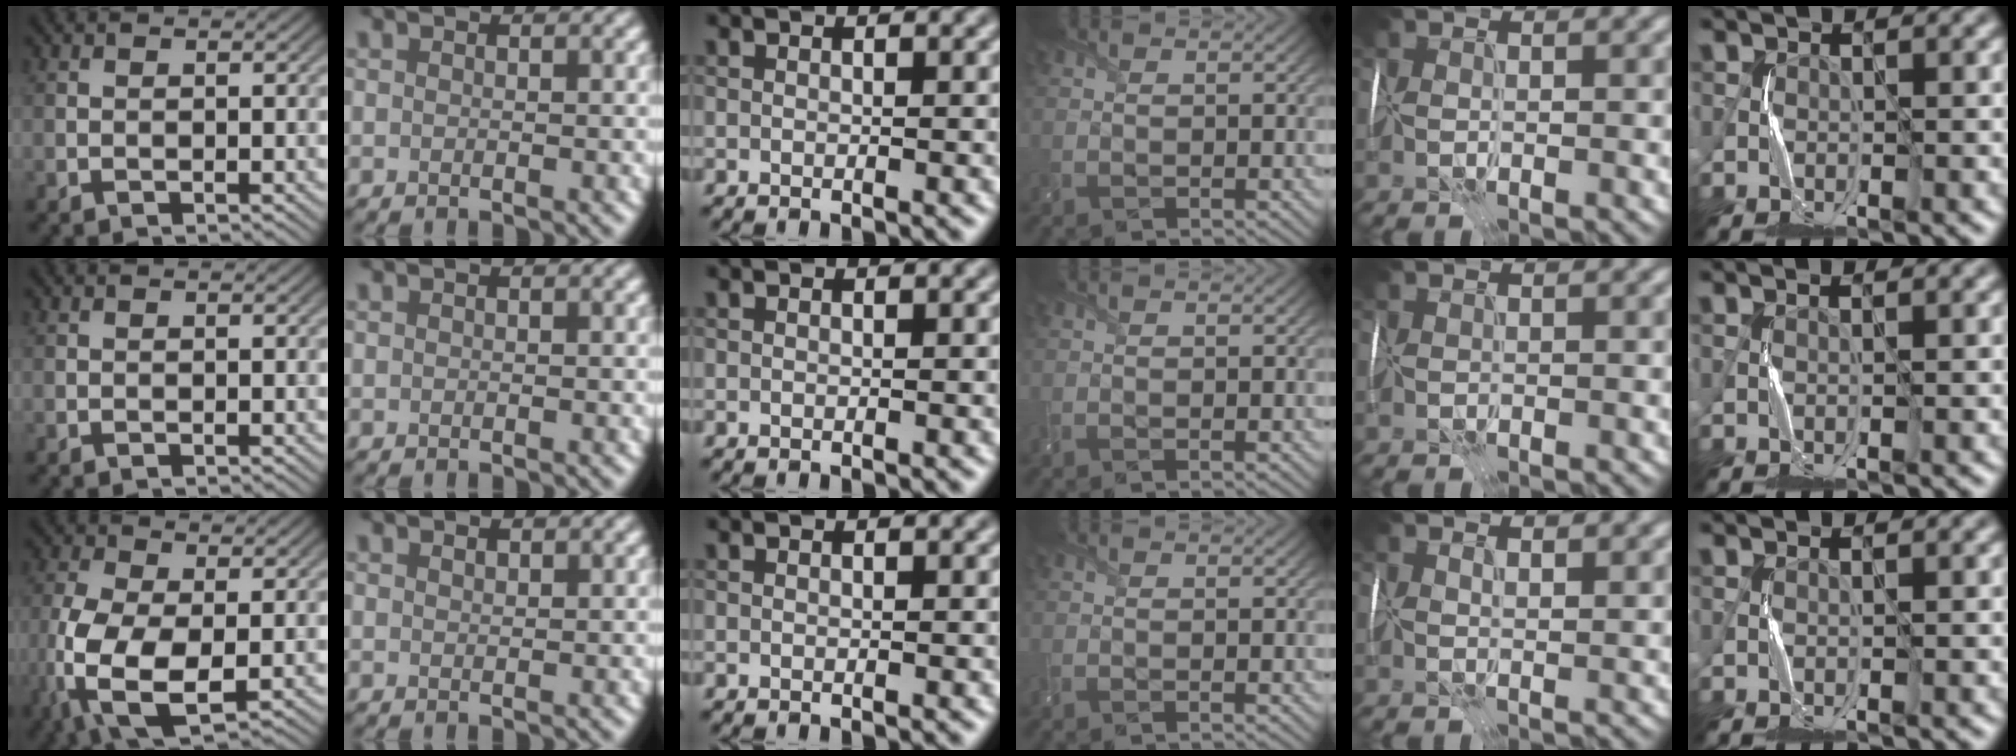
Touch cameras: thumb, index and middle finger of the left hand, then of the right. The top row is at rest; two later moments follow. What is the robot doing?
{"motion": "wrap", "object": "felt sheet"}